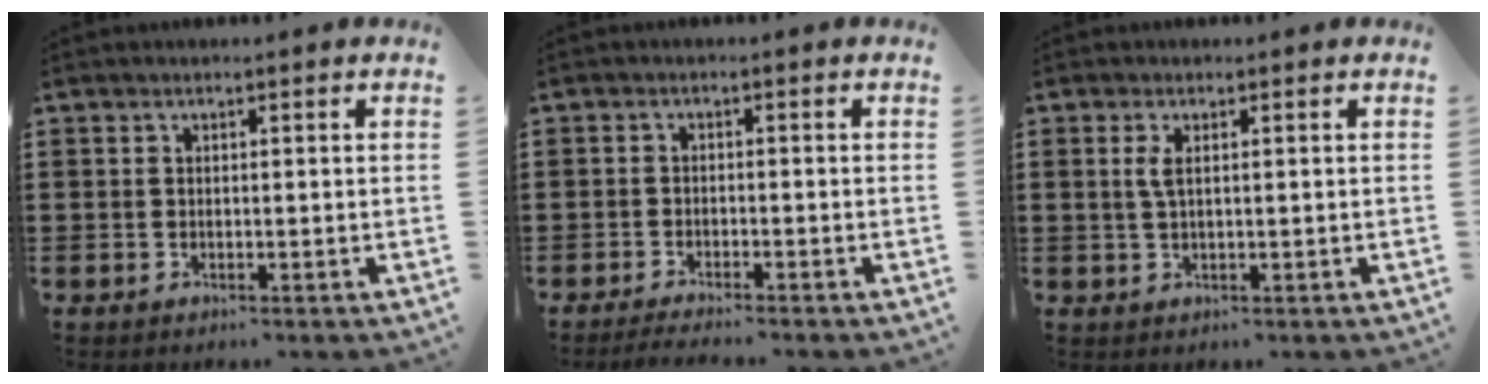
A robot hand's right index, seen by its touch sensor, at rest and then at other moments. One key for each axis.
{"total": 1.9, "fx": -1.9, "fy": -0.3, "fz": 0.2, "tx": -0.005, "ty": -0.002, "tz": -0.036}
{"total": 2.0, "fx": 0.5, "fy": 0.6, "fz": 1.8, "tx": -0.037, "ty": 0.004, "tz": 0.007}